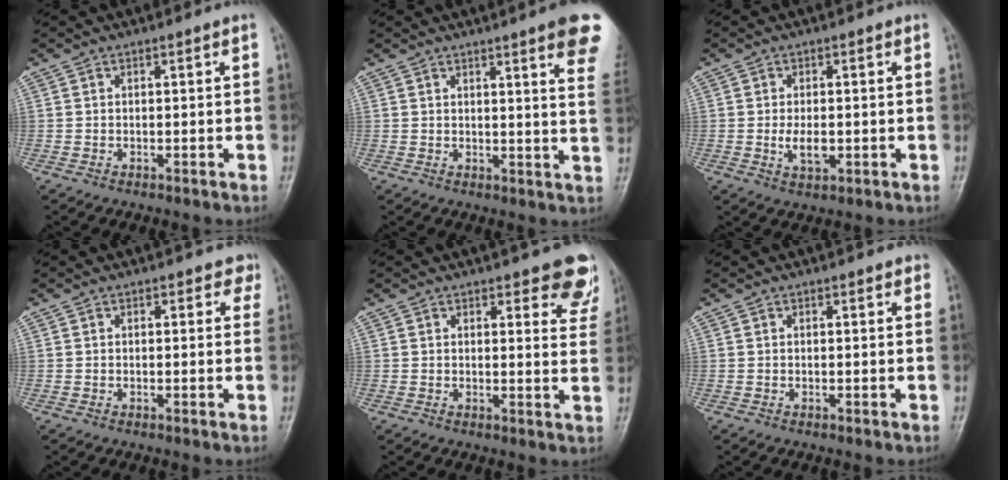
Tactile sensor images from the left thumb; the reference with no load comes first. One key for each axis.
{"total": 12.6, "fx": 7.6, "fy": 1.7, "fz": 9.9, "tx": -0.098, "ty": -0.028, "tz": 0.076}
{"total": 4.2, "fx": -0.5, "fy": 2.4, "fz": 3.4, "tx": -0.057, "ty": -0.005, "tz": -0.009}
{"total": 2.1, "fx": 1.2, "fy": 1.5, "fz": 0.9, "tx": 0.018, "ty": -0.001, "tz": 0.005}
{"total": 8.6, "fx": 6.2, "fy": 3.2, "fz": 5.0, "tx": -0.019, "ty": -0.032, "tz": 0.060}
{"total": 1.0, "fx": 0.6, "fy": 0.6, "fz": 0.5, "tx": 0.001, "ty": -0.002, "tz": 0.002}